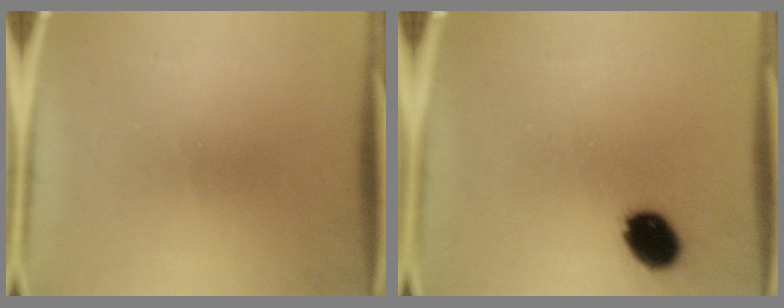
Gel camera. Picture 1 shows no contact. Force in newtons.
{"total": 8.0}